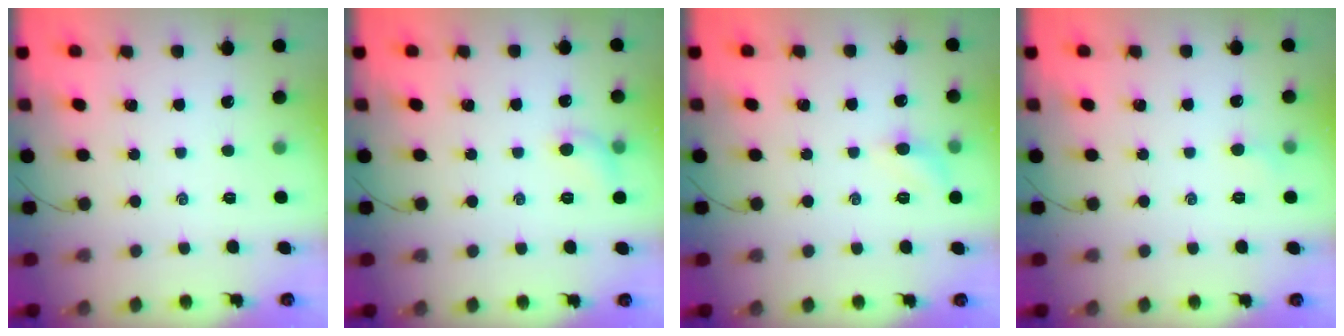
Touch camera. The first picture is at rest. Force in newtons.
{"total": 5.5, "press": 5.4, "slide": 1.1}
{"total": 5.4, "press": 5.2, "slide": 1.7}
{"total": 3.3, "press": 3.1, "slide": 1.1}